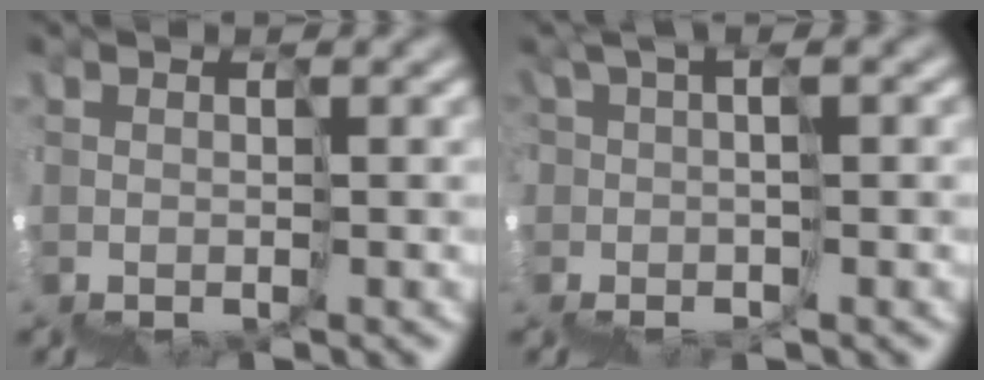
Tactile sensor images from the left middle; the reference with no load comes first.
{"total": 0.7, "force": [0.4, -0.5, 0.2], "torque": [0.002, 0.010, 0.017]}